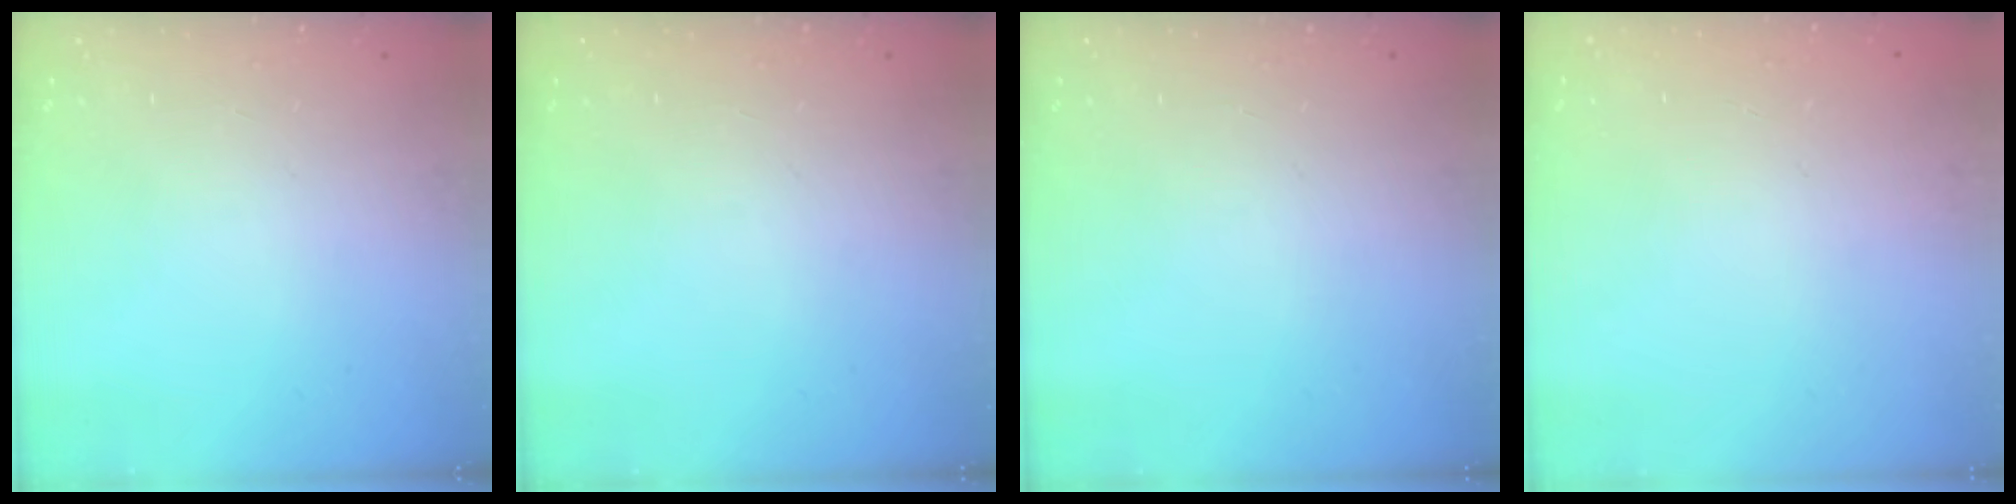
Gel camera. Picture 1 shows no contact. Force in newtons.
{"total": 0.0}
{"total": 0.0}
{"total": 0.0}